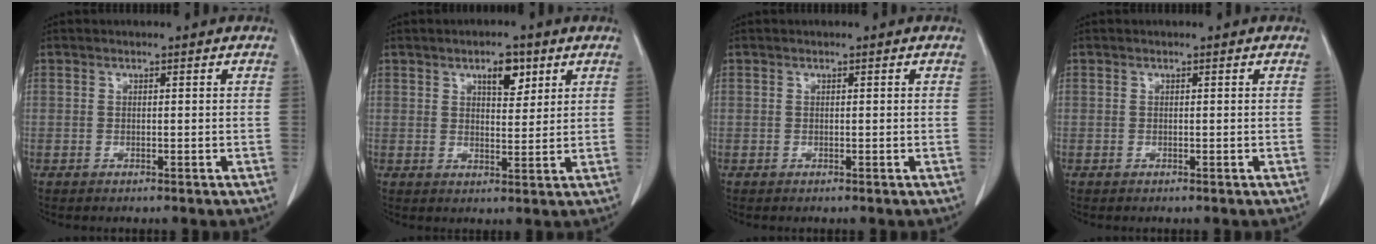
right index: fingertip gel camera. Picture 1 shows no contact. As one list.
[{"total": 4.8, "force": [2.6, 2.0, 3.5], "torque": [-0.051, 0.000, 0.041]}, {"total": 0.0}, {"total": 0.0}]